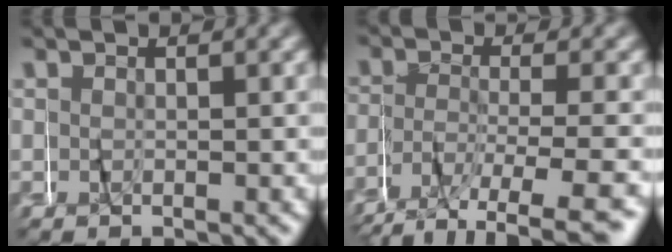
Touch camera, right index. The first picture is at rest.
{"total": 5.0, "force": [-3.7, 1.7, 2.9], "torque": [-0.062, -0.019, -0.055]}